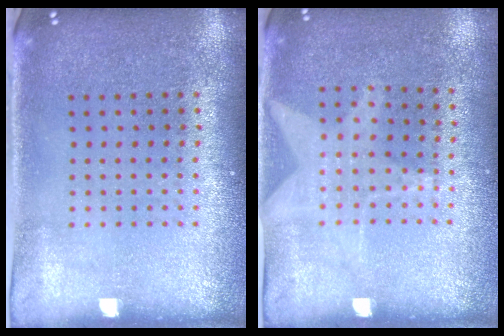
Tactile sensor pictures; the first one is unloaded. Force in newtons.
{"total": 1.3, "press": 0.9, "slide": 0.9}